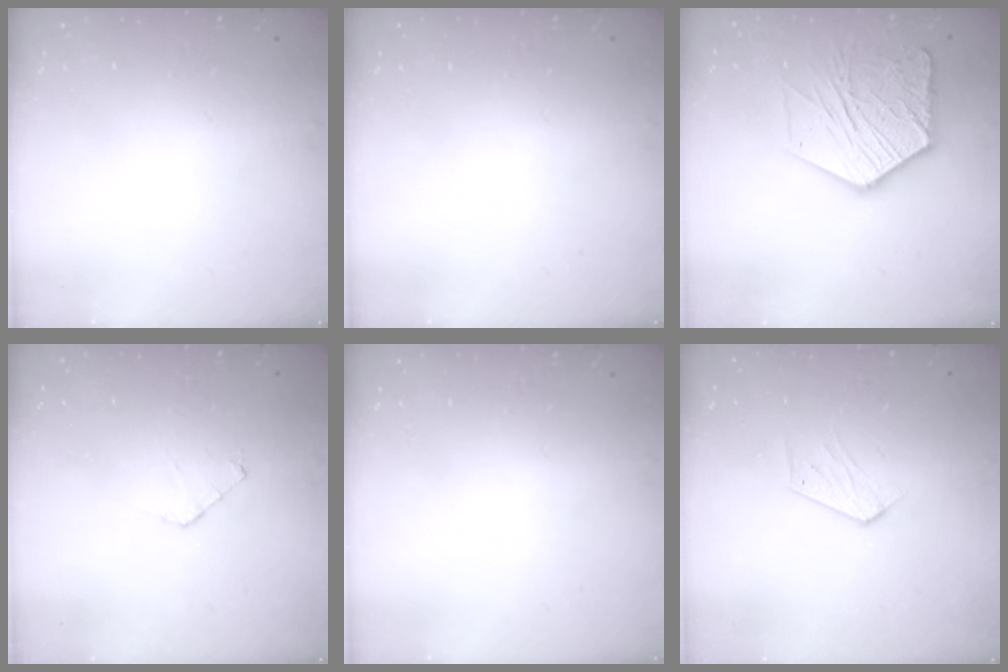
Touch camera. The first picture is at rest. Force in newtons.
{"total": 0.0}
{"total": 16.1, "press": 16.0, "slide": 1.3}
{"total": 4.0, "press": 4.0, "slide": 0.3}
{"total": 0.0}
{"total": 5.2, "press": 5.2, "slide": 0.5}